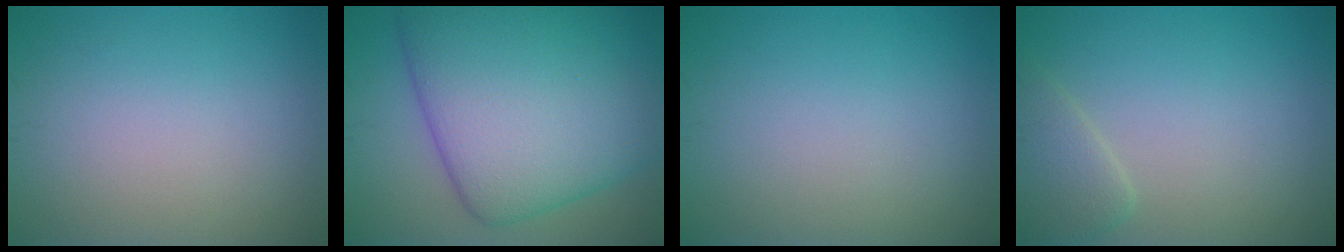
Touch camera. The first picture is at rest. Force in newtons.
{"total": 14.7, "press": 14.7, "slide": 0.5}
{"total": 0.0}
{"total": 2.4, "press": 2.4, "slide": 0.2}